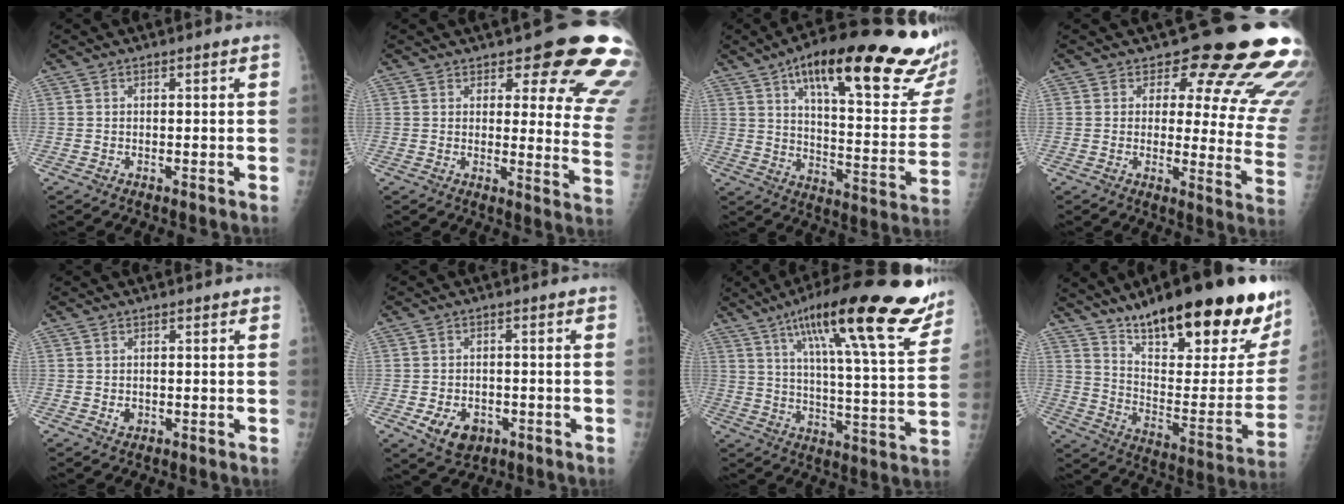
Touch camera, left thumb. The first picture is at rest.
{"total": 17.0, "force": [11.3, 5.5, 11.4], "torque": [-0.087, -0.068, 0.119]}
{"total": 31.5, "force": [18.9, 8.1, 23.9], "torque": [-0.299, -0.043, 0.273]}
{"total": 17.5, "force": [14.5, 5.8, 7.9], "torque": [-0.038, -0.123, 0.148]}
{"total": 1.4, "force": [-0.2, 1.2, 0.7], "torque": [-0.005, 0.001, 0.001]}
{"total": 6.8, "force": [-2.7, 5.0, 3.7], "torque": [-0.051, 0.011, -0.034]}
{"total": 24.9, "force": [16.0, 4.4, 18.6], "torque": [-0.263, -0.048, 0.238]}
{"total": 30.4, "force": [21.0, 8.8, 20.1], "torque": [-0.260, -0.081, 0.314]}